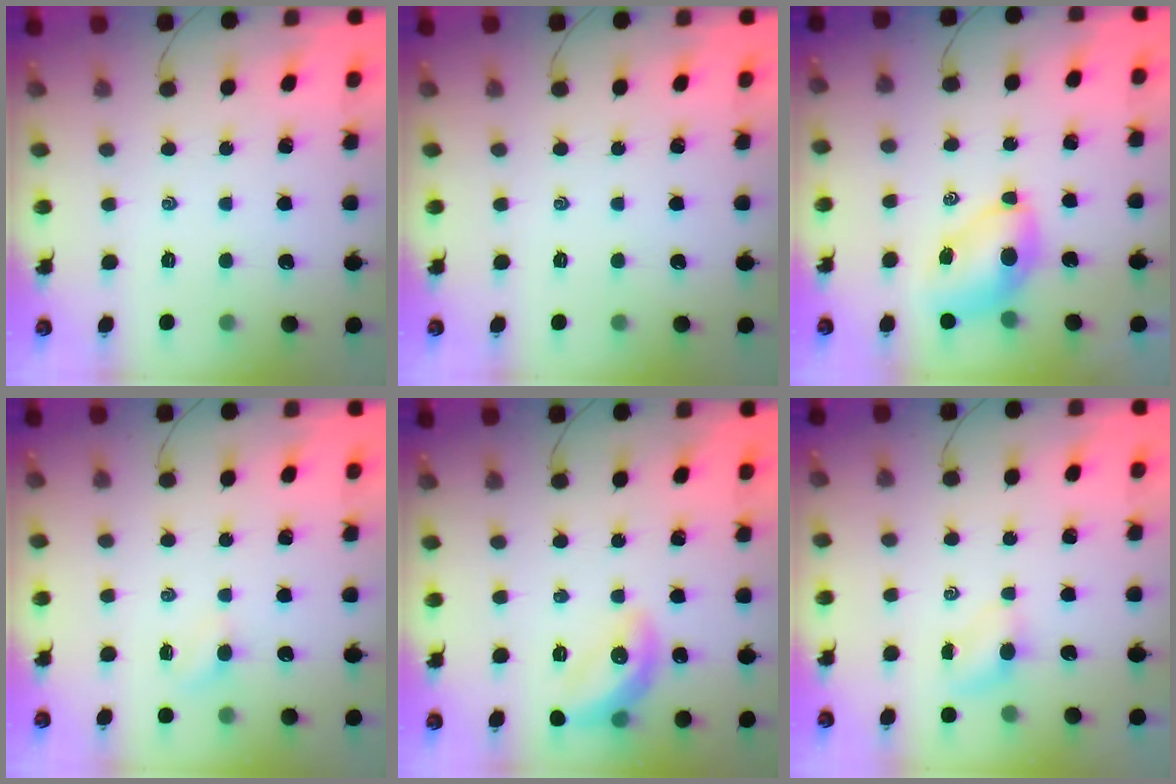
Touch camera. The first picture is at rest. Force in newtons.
{"total": 0.0}
{"total": 7.2, "press": 7.1, "slide": 1.0}
{"total": 2.8, "press": 2.6, "slide": 1.0}
{"total": 12.7, "press": 12.7, "slide": 0.9}
{"total": 4.0, "press": 3.8, "slide": 1.0}